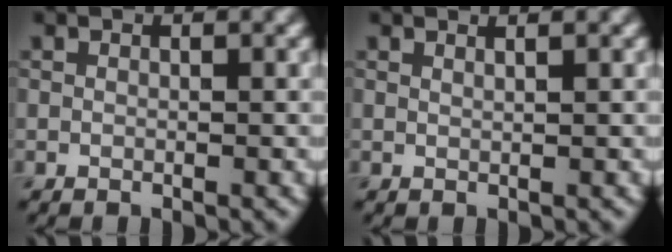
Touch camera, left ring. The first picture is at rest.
{"total": 1.4, "force": [1.0, 0.5, 0.8], "torque": [-0.002, 0.001, 0.001]}